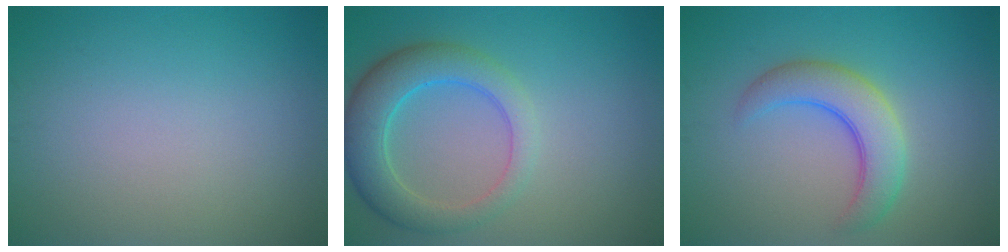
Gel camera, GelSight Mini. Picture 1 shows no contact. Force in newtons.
{"total": 5.4, "press": 5.4, "slide": 0.3}
{"total": 4.7, "press": 4.7, "slide": 0.3}